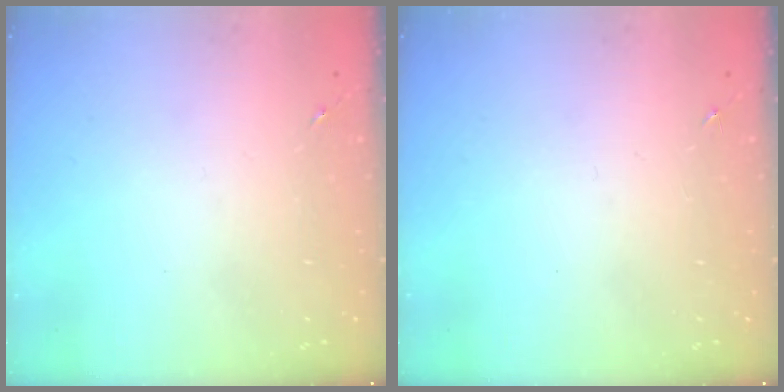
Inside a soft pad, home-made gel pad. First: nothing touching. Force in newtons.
{"total": 0.0}